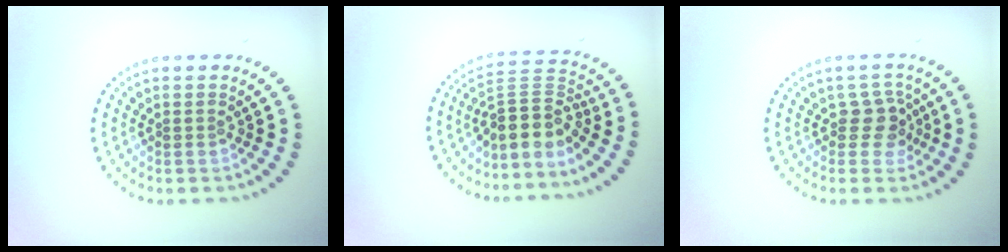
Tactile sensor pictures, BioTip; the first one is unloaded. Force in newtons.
{"total": 4.0, "press": 3.0, "slide": 2.7}
{"total": 2.4, "press": 2.0, "slide": 1.3}